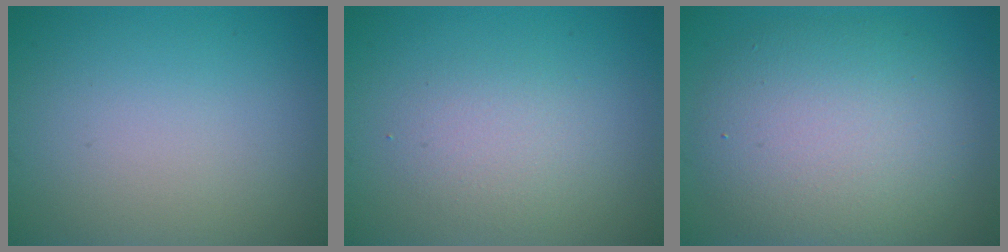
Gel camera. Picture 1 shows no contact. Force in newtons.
{"total": 2.2, "press": 2.2, "slide": 0.2}
{"total": 8.1, "press": 8.0, "slide": 0.6}